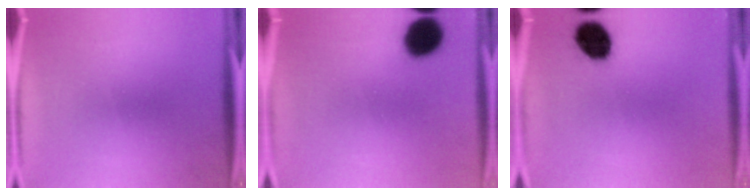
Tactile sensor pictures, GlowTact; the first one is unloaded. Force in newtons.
{"total": 10.8}
{"total": 9.4}